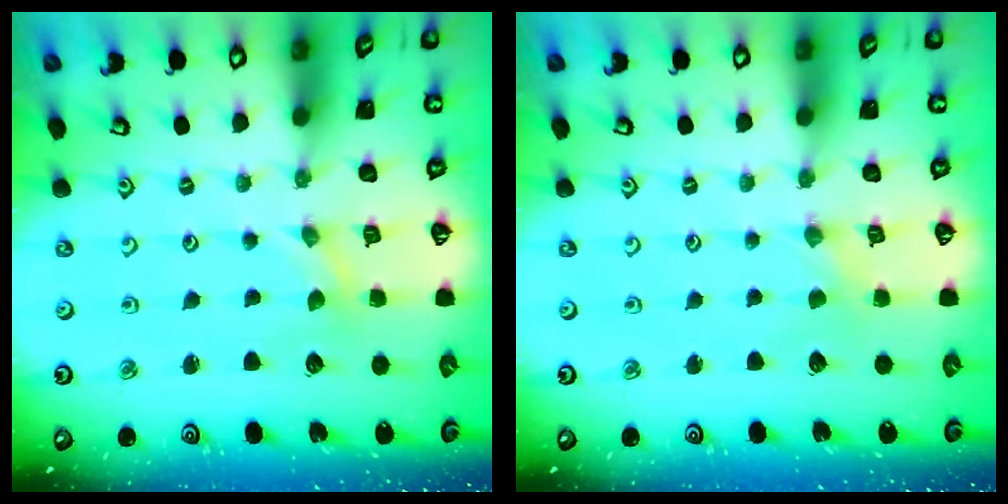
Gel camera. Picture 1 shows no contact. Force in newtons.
{"total": 0.5, "press": 0.5, "slide": 0.1}